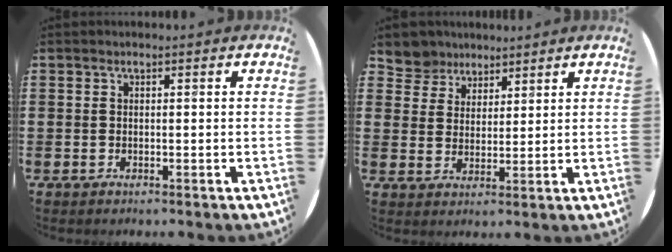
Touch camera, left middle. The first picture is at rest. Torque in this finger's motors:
{"motor_torque": [0.48, -0.44, -0.03, -0.03]}